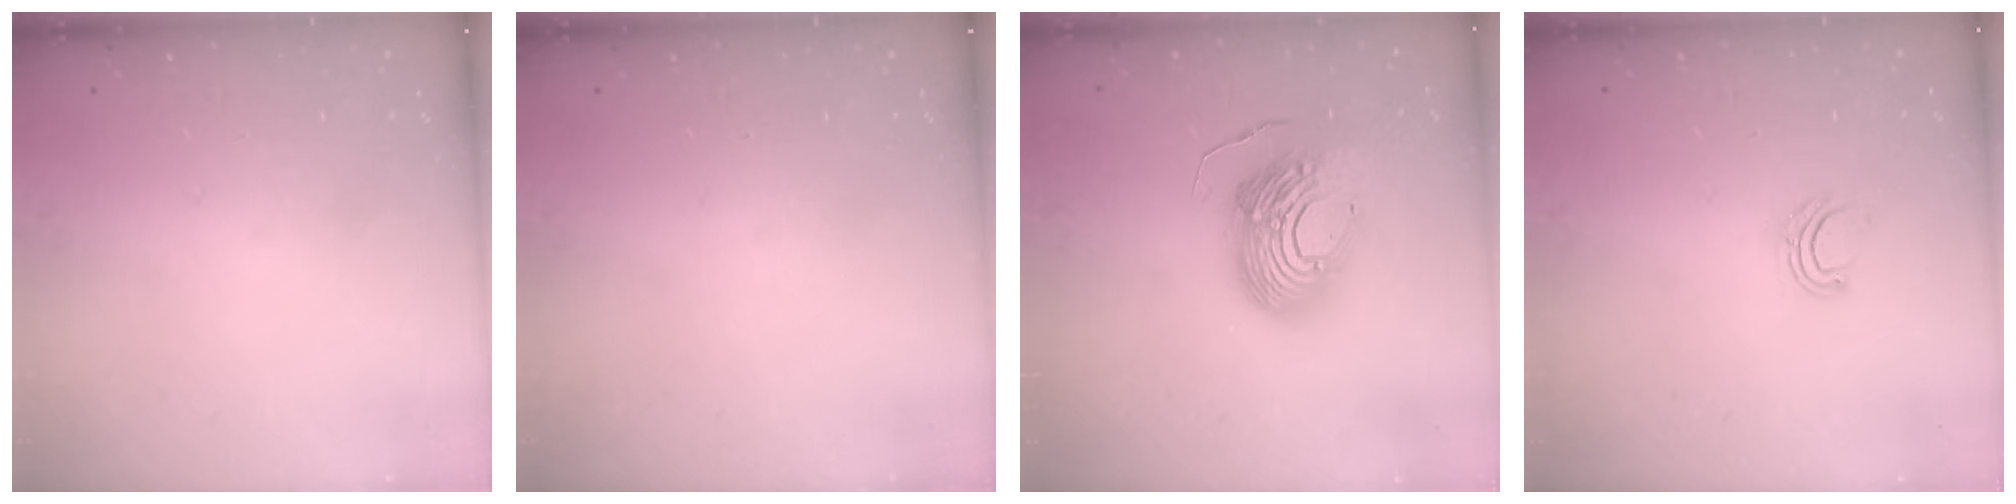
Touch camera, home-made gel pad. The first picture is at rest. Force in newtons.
{"total": 0.0}
{"total": 17.4, "press": 17.3, "slide": 1.6}
{"total": 5.0, "press": 4.9, "slide": 1.0}